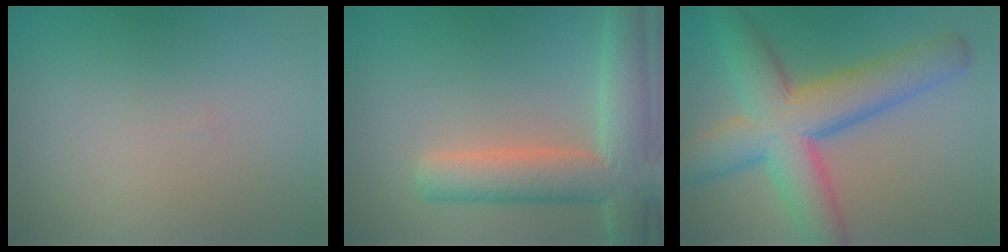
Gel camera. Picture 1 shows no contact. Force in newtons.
{"total": 7.3, "press": 7.2, "slide": 0.8}
{"total": 9.6, "press": 9.5, "slide": 0.3}